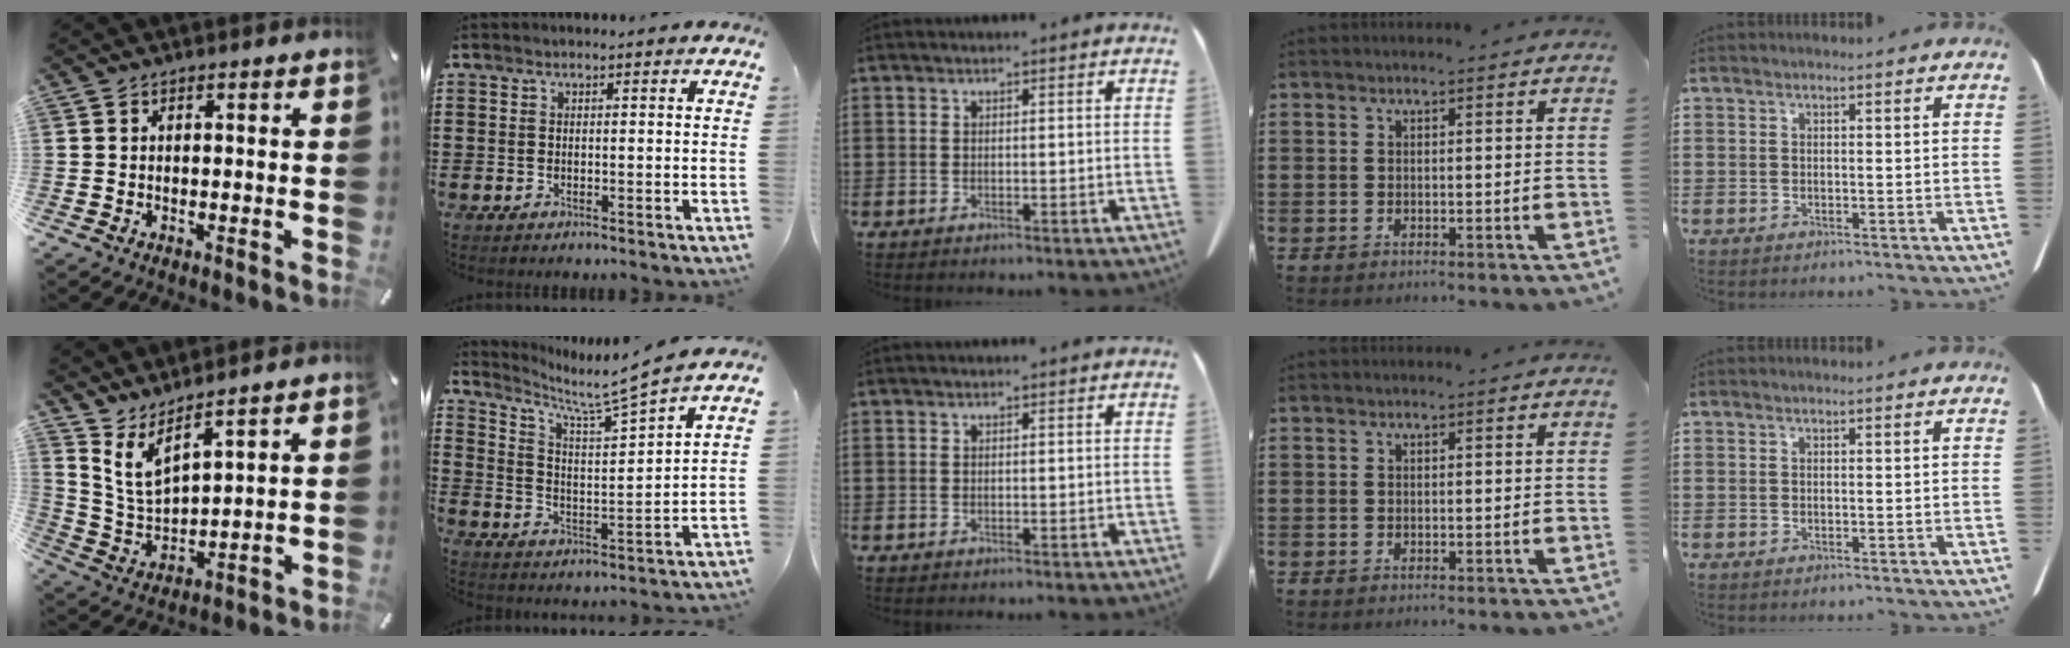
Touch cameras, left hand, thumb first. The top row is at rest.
{"thumb": {"total": 8.1, "force": [6.3, 3.0, 4.3], "torque": [-0.113, -0.032, 0.115]}, "index": {"total": 5.8, "force": [5.0, -0.6, 2.9], "torque": [-0.081, -0.043, 0.074]}}